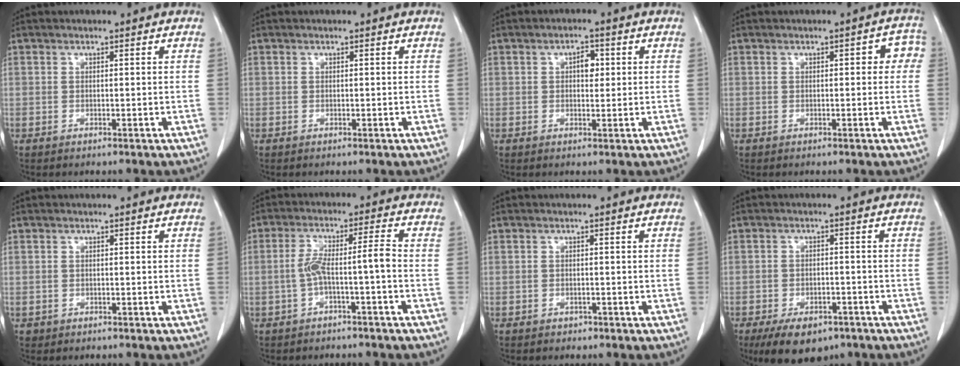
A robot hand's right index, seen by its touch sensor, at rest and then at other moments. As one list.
[{"total": 0.0}, {"total": 2.7, "force": [0.6, 1.4, 2.2], "torque": [-0.033, 0.006, 0.007]}, {"total": 3.3, "force": [0.4, 1.5, 2.9], "torque": [-0.023, 0.020, 0.000]}, {"total": 0.5, "force": [-0.1, 0.5, -0.1], "torque": [-0.004, 0.003, 0.000]}, {"total": 5.4, "force": [-1.7, 0.0, 5.2], "torque": [-0.104, 0.025, -0.025]}, {"total": 0.6, "force": [-0.4, 0.5, 0.1], "torque": [-0.004, 0.001, -0.003]}, {"total": 9.0, "force": [-6.3, 4.4, 4.7], "torque": [-0.069, -0.002, -0.095]}]